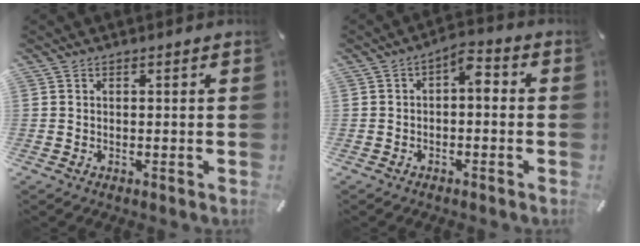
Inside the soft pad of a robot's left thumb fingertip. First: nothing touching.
{"total": 4.7, "force": [-0.5, 2.6, 3.8], "torque": [-0.051, 0.007, -0.020]}